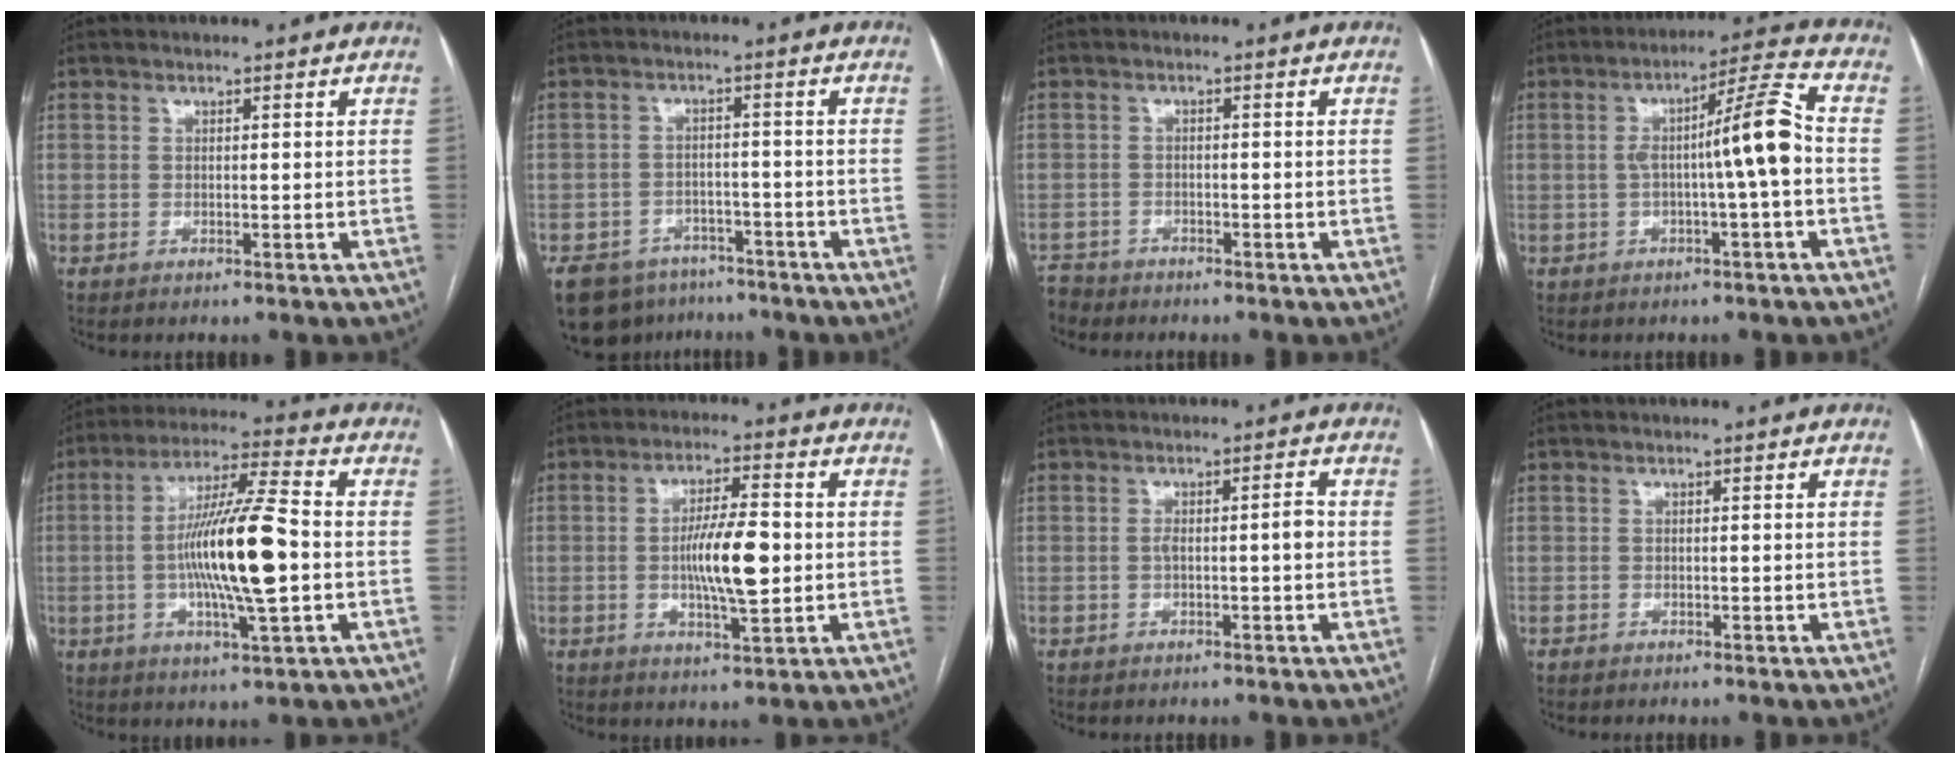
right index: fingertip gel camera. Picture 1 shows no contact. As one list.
[{"total": 11.5, "force": [-8.5, 6.9, 3.6], "torque": [-0.074, 0.002, -0.119]}, {"total": 2.9, "force": [-2.8, 0.8, -0.7], "torque": [0.011, -0.007, -0.053]}, {"total": 9.1, "force": [-0.8, -0.2, 9.1], "torque": [-0.142, 0.025, -0.014]}, {"total": 14.8, "force": [-1.4, 1.1, 14.7], "torque": [-0.270, 0.002, -0.027]}, {"total": 9.1, "force": [-0.5, 1.8, 9.0], "torque": [-0.163, 0.000, -0.009]}, {"total": 3.1, "force": [-0.4, 0.4, 3.0], "torque": [-0.050, 0.007, -0.006]}, {"total": 0.0}]